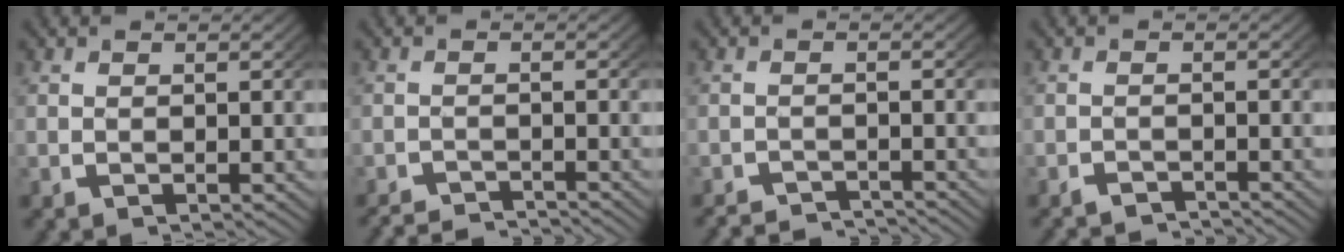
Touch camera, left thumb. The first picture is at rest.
{"total": 3.2, "force": [-3.2, 0.5, 0.4], "torque": [0.000, -0.014, -0.054]}
{"total": 3.7, "force": [-3.6, 0.7, 0.6], "torque": [-0.002, -0.015, -0.060]}
{"total": 2.5, "force": [-2.5, 0.5, 0.3], "torque": [-0.006, -0.013, -0.041]}